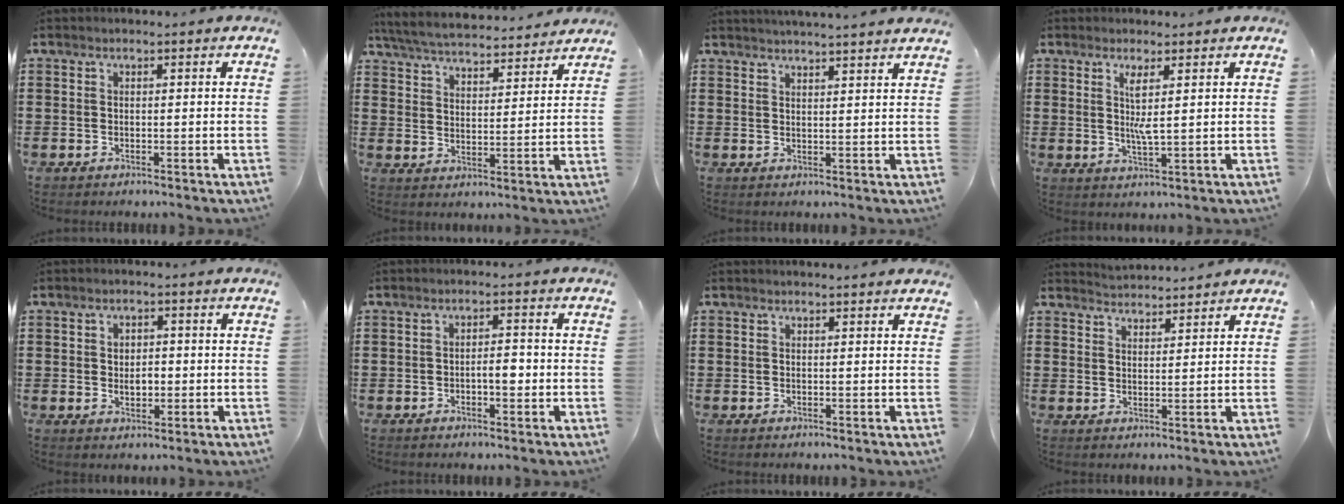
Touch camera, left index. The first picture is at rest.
{"total": 5.3, "force": [5.2, 0.3, 1.1], "torque": [-0.046, -0.029, 0.089]}
{"total": 2.6, "force": [2.5, -0.6, 0.3], "torque": [-0.012, -0.010, 0.046]}
{"total": 3.6, "force": [1.3, 0.4, 3.4], "torque": [-0.072, -0.002, 0.020]}
{"total": 2.6, "force": [0.0, 1.7, 2.0], "torque": [-0.034, 0.003, -0.006]}
{"total": 3.2, "force": [-0.8, 1.3, 2.9], "torque": [-0.046, 0.003, -0.019]}
{"total": 0.8, "force": [0.8, 0.0, 0.2], "torque": [-0.007, -0.001, 0.015]}
{"total": 2.9, "force": [2.8, -0.2, -0.6], "torque": [0.002, -0.010, 0.054]}